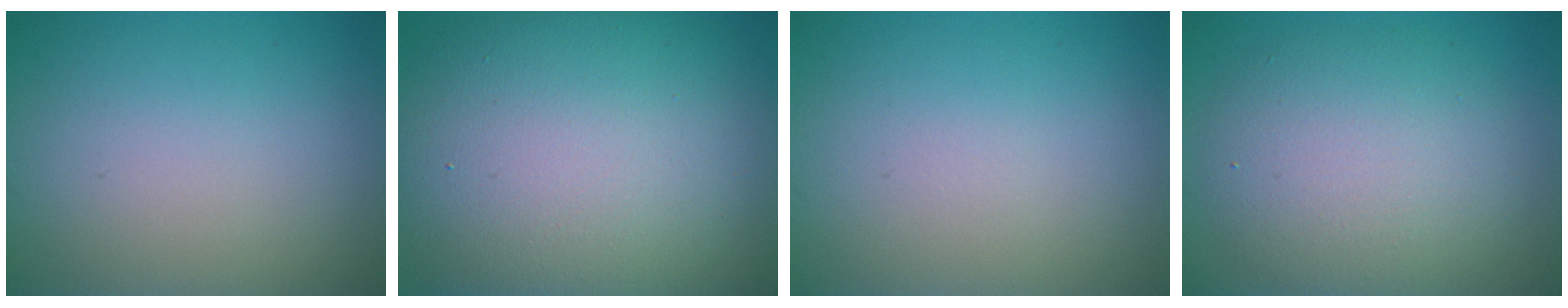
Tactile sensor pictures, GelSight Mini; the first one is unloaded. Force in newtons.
{"total": 15.5, "press": 15.4, "slide": 0.4}
{"total": 0.0}
{"total": 6.9, "press": 6.9, "slide": 0.5}